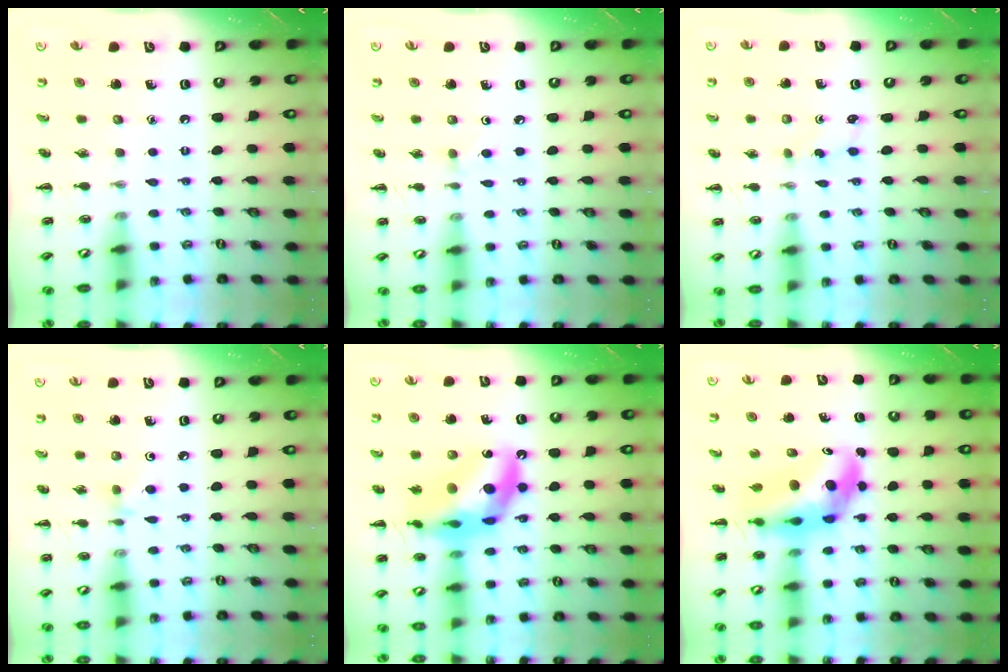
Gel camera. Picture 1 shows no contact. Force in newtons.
{"total": 3.6, "press": 3.3, "slide": 1.6}
{"total": 2.6, "press": 2.5, "slide": 0.8}
{"total": 2.8, "press": 2.6, "slide": 1.0}
{"total": 17.4, "press": 16.8, "slide": 4.3}
{"total": 6.3, "press": 6.0, "slide": 2.0}